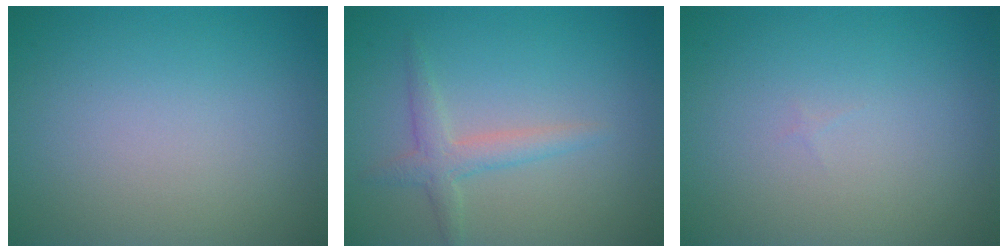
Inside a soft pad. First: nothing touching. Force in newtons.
{"total": 2.2, "press": 2.2, "slide": 0.1}
{"total": 0.0}